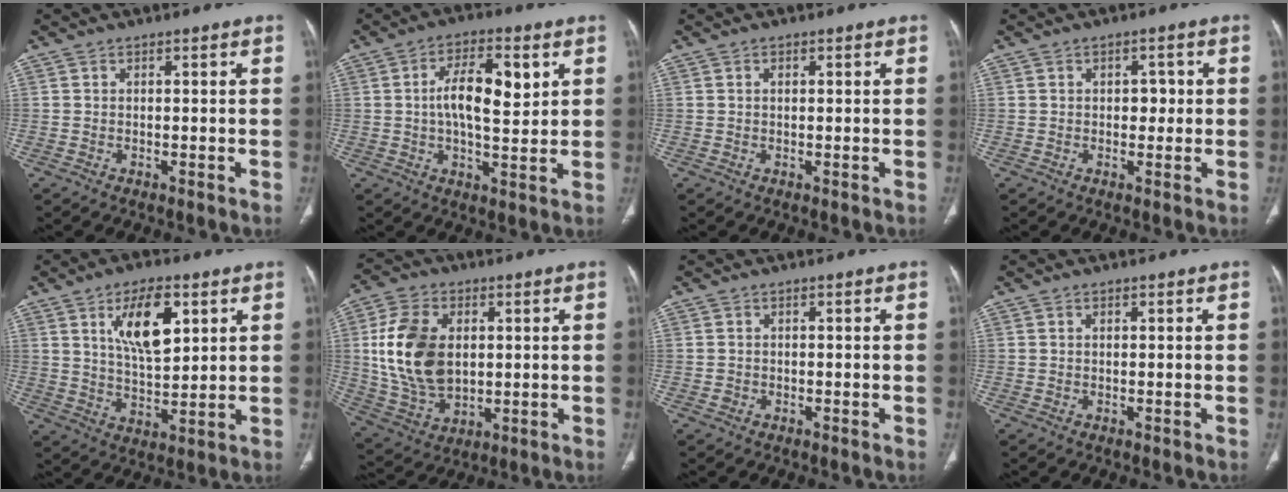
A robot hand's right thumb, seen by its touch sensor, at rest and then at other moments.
{"total": 10.5, "force": [2.4, 4.4, 9.3], "torque": [-0.141, -0.003, 0.035]}
{"total": 0.6, "force": [0.3, 0.3, 0.5], "torque": [-0.009, 0.000, 0.003]}
{"total": 2.5, "force": [0.2, 1.8, 1.7], "torque": [-0.007, 0.003, -0.001]}
{"total": 12.0, "force": [4.9, 5.5, 9.5], "torque": [-0.139, -0.024, 0.091]}
{"total": 16.4, "force": [2.2, 10.9, 12.1], "torque": [-0.219, -0.008, 0.052]}
{"total": 0.7, "force": [-0.3, 0.6, 0.2], "torque": [-0.001, 0.003, -0.005]}
{"total": 0.0}